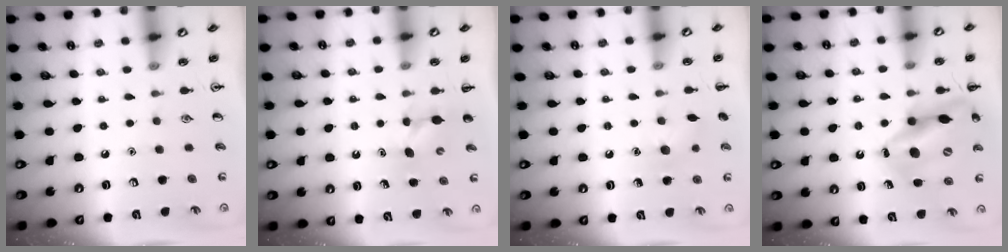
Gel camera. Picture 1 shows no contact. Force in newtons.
{"total": 4.5, "press": 4.4, "slide": 1.3}
{"total": 6.7, "press": 6.5, "slide": 1.3}
{"total": 15.7, "press": 15.0, "slide": 4.5}